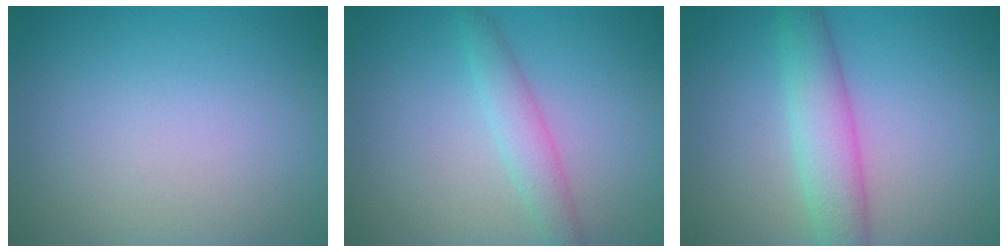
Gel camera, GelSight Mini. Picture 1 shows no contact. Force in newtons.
{"total": 2.3, "press": 2.3, "slide": 0.1}
{"total": 4.1, "press": 4.1, "slide": 0.1}